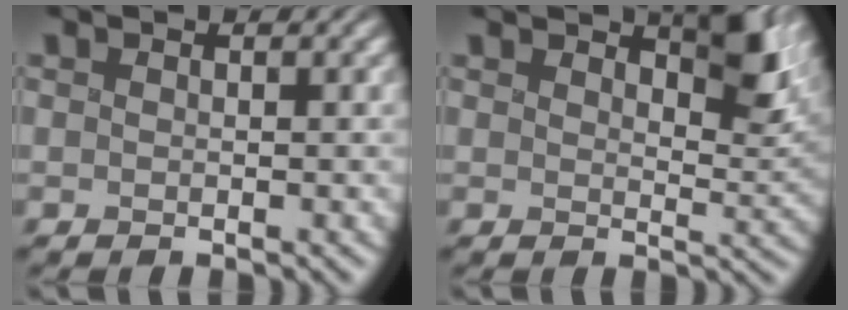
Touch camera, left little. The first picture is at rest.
{"total": 4.6, "force": [3.1, 1.5, 3.1], "torque": [-0.039, -0.002, 0.044]}